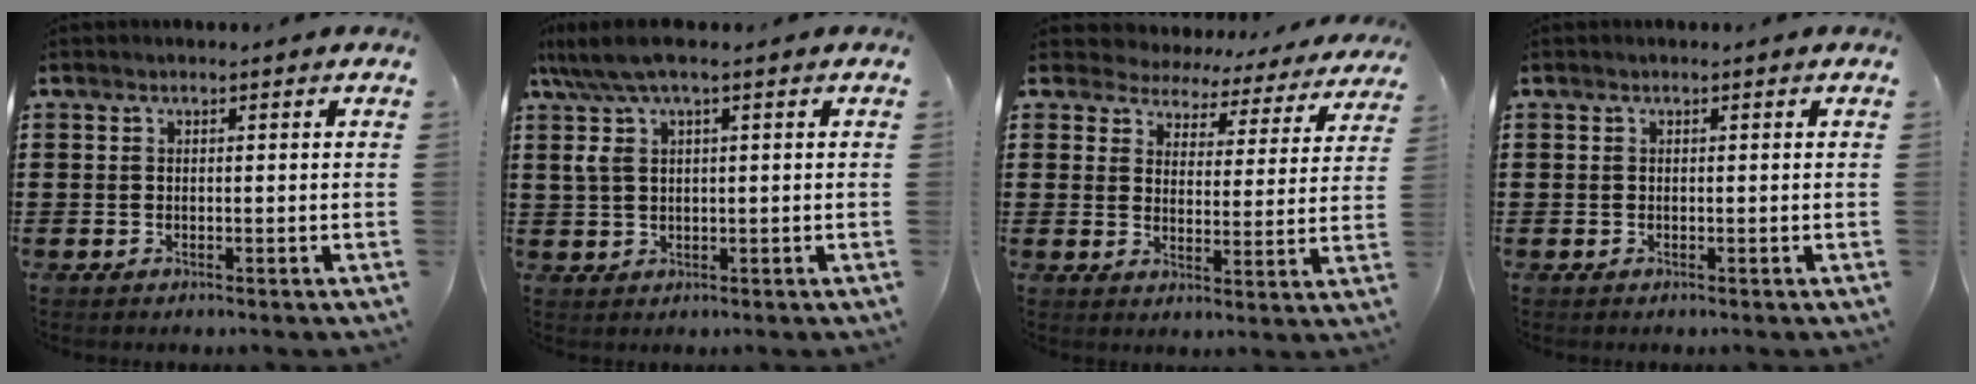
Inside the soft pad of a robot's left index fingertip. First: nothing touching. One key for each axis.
{"total": 5.2, "fx": 1.9, "fy": 1.5, "fz": 4.6, "tx": -0.115, "ty": 0.001, "tz": 0.026}
{"total": 4.6, "fx": 4.4, "fy": 1.3, "fz": -0.2, "tx": -0.024, "ty": -0.028, "tz": 0.074}
{"total": 0.0}